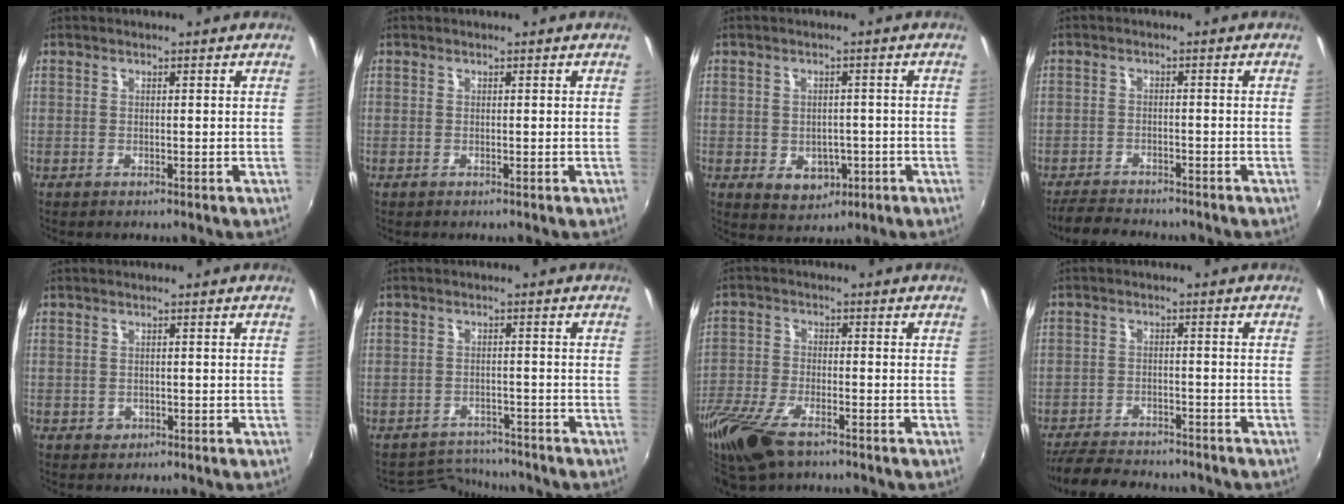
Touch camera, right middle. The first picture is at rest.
{"total": 0.0}
{"total": 6.1, "force": [-2.0, 4.8, 3.2], "torque": [-0.062, 0.001, -0.013]}
{"total": 6.2, "force": [-5.7, 1.7, 1.7], "torque": [-0.059, -0.005, -0.095]}
{"total": 1.3, "force": [-0.4, 1.2, 0.3], "torque": [-0.005, -0.003, -0.003]}
{"total": 5.9, "force": [-5.6, 1.7, -0.5], "torque": [-0.005, 0.015, -0.089]}
{"total": 12.7, "force": [-8.6, 4.7, 8.0], "torque": [-0.193, -0.040, -0.173]}
{"total": 11.1, "force": [-9.8, 3.3, 4.0], "torque": [-0.106, -0.004, -0.152]}